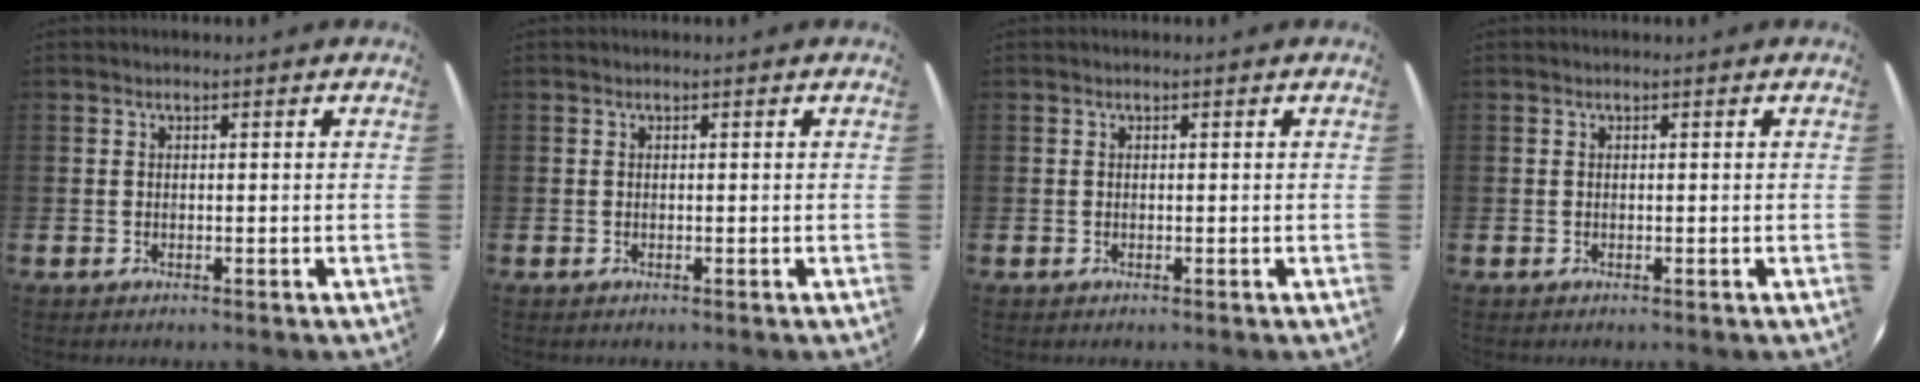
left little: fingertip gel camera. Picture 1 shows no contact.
{"total": 0.0}
{"total": 0.0}
{"total": 0.0}